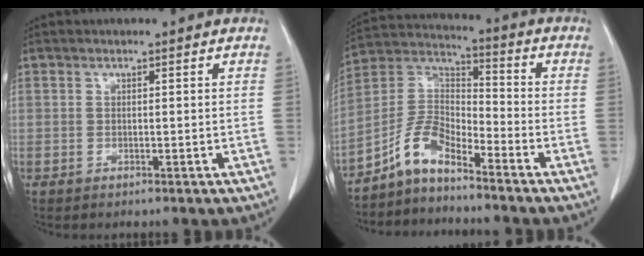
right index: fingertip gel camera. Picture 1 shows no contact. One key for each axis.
{"total": 7.6, "fx": -6.0, "fy": 2.5, "fz": 3.9, "tx": -0.087, "ty": 0.028, "tz": -0.122}